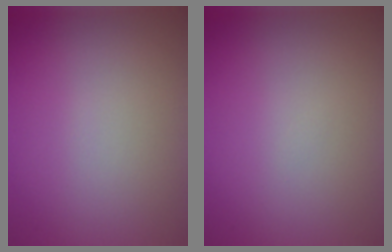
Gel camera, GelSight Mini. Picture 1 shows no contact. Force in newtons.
{"total": 0.0}